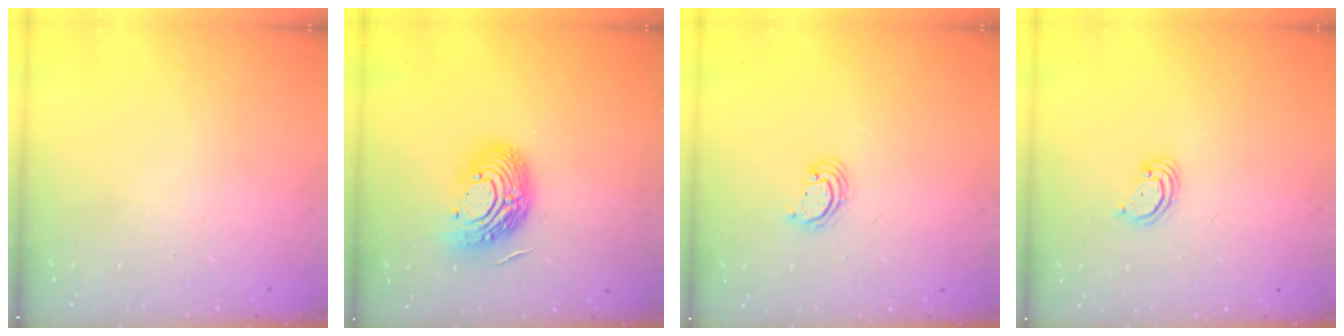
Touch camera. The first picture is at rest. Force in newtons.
{"total": 16.2, "press": 16.1, "slide": 1.2}
{"total": 2.4, "press": 2.4, "slide": 0.1}
{"total": 2.8, "press": 2.8, "slide": 0.3}